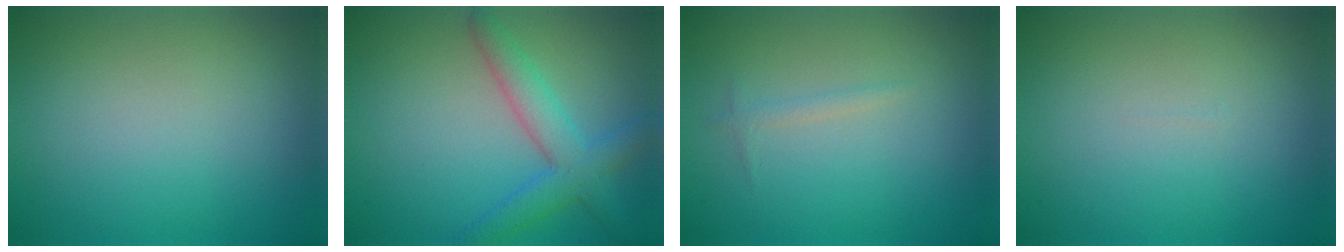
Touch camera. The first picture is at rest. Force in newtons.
{"total": 4.2, "press": 4.2, "slide": 0.2}
{"total": 0.7, "press": 0.7, "slide": 0.1}
{"total": 0.0}